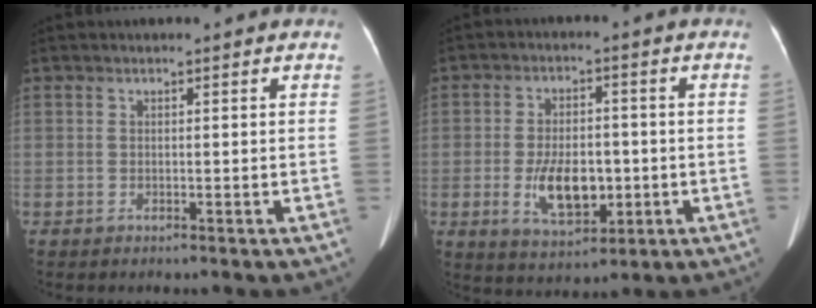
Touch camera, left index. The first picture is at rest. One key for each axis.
{"total": 8.5, "fx": -1.9, "fy": 4.4, "fz": 7.1, "tx": -0.136, "ty": -0.001, "tz": -0.024}